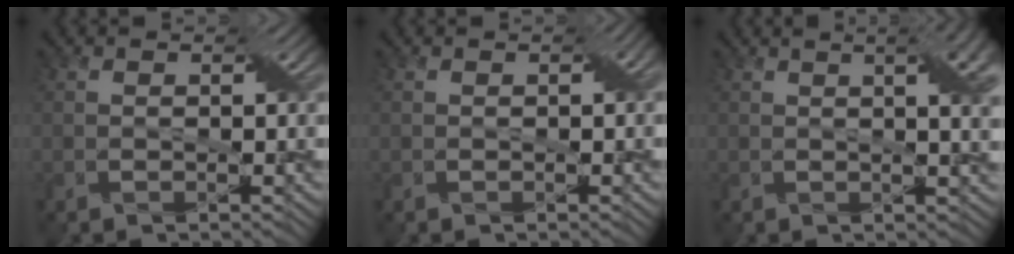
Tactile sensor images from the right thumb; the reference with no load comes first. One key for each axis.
{"total": 0.9, "fx": 0.0, "fy": 0.5, "fz": 0.7, "tx": -0.011, "ty": 0.004, "tz": 0.001}
{"total": 6.8, "fx": 2.3, "fy": 2.0, "fz": 6.1, "tx": -0.066, "ty": 0.021, "tz": 0.025}